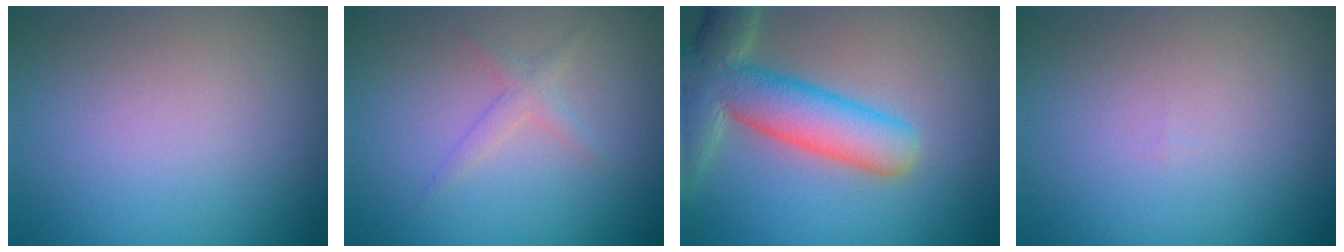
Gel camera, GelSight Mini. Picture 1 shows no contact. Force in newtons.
{"total": 1.4, "press": 1.4, "slide": 0.0}
{"total": 8.5, "press": 8.5, "slide": 0.9}
{"total": 0.0}